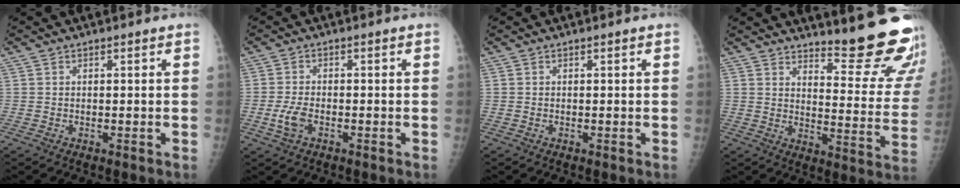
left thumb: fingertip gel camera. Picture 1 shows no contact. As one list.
[{"total": 3.9, "force": [-1.5, 2.1, 2.9], "torque": [-0.066, 0.007, -0.026]}, {"total": 0.0}, {"total": 13.8, "force": [13.0, 2.3, 3.7], "torque": [-0.009, -0.132, 0.138]}]